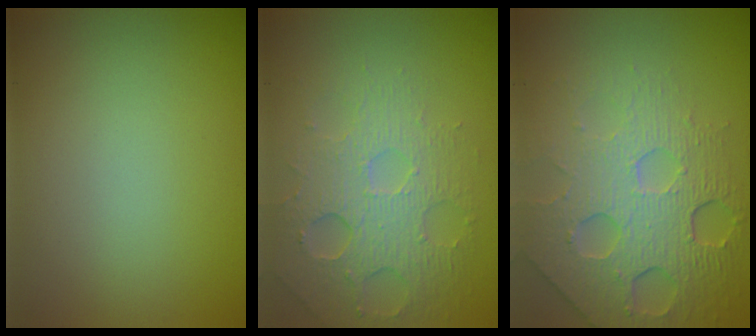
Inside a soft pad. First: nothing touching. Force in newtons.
{"total": 4.3, "press": 3.8, "slide": 2.0}
{"total": 7.7, "press": 5.2, "slide": 5.6}